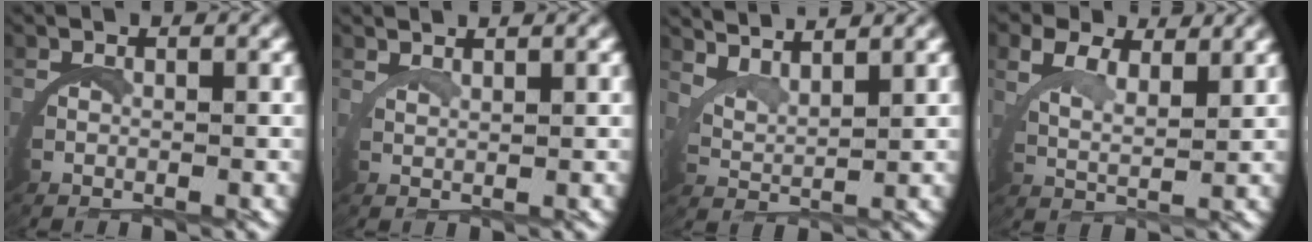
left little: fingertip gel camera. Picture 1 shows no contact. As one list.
[{"total": 2.4, "force": [2.1, -1.1, 0.0], "torque": [-0.005, 0.002, 0.039]}, {"total": 4.2, "force": [3.8, 0.8, 1.5], "torque": [-0.049, -0.002, 0.065]}, {"total": 3.6, "force": [2.9, 0.6, 2.0], "torque": [-0.054, -0.010, 0.054]}]